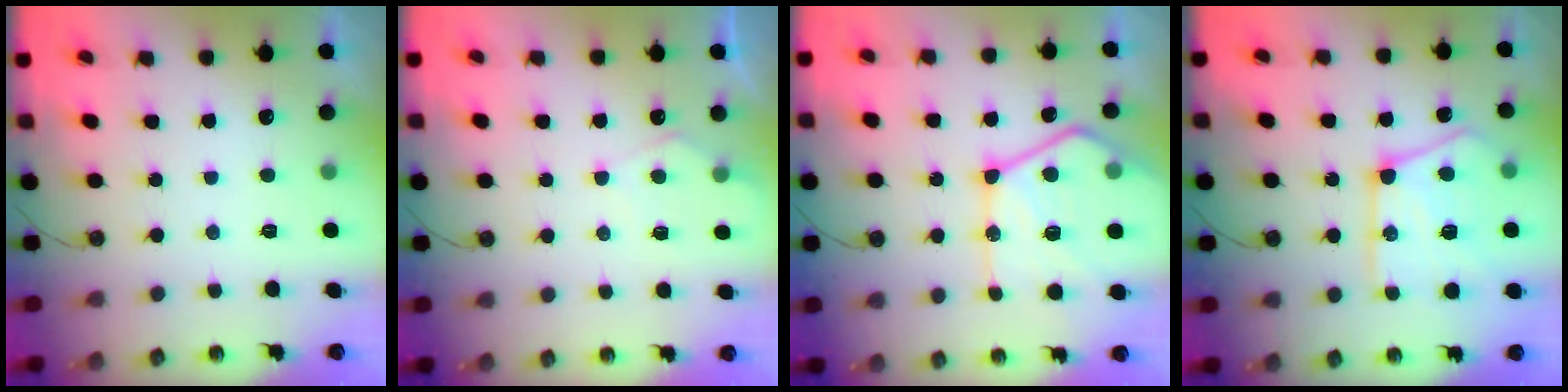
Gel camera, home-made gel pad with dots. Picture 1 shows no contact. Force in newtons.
{"total": 6.7, "press": 6.7, "slide": 0.6}
{"total": 23.3, "press": 23.2, "slide": 2.7}
{"total": 20.7, "press": 20.6, "slide": 2.2}